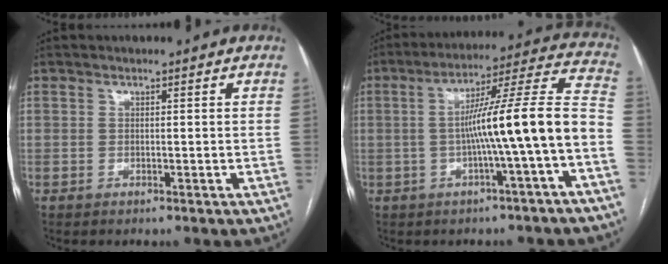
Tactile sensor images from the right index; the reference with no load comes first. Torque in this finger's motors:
{"motor_torque": [1.86, -0.28, 0.96, 0.21]}